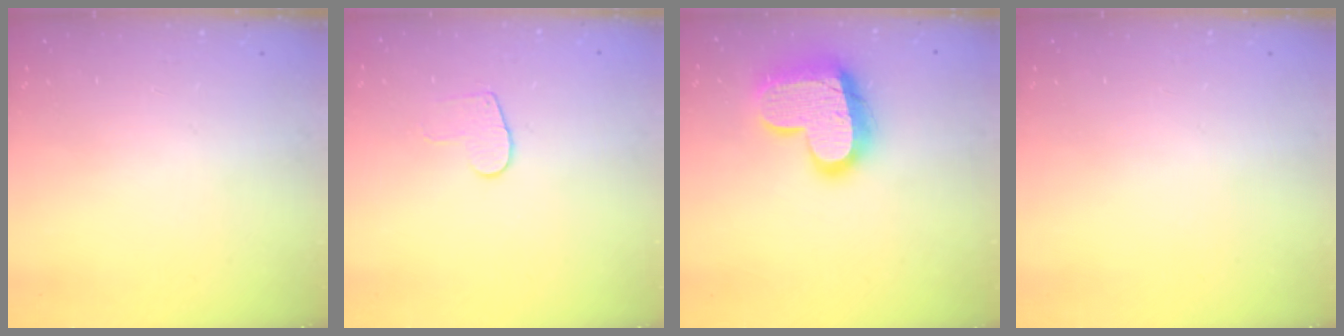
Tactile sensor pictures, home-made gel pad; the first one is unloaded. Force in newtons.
{"total": 6.4, "press": 6.4, "slide": 0.6}
{"total": 18.4, "press": 18.3, "slide": 1.7}
{"total": 0.0}